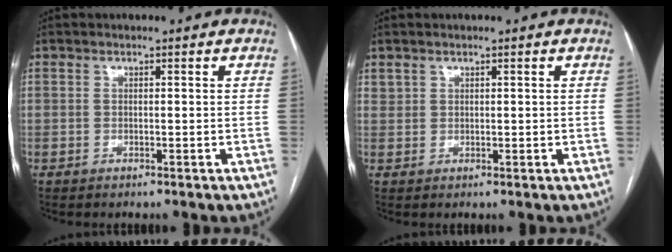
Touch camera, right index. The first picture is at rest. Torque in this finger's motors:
{"motor_torque": [-0.29, 0.72, 0.02, 0.06]}